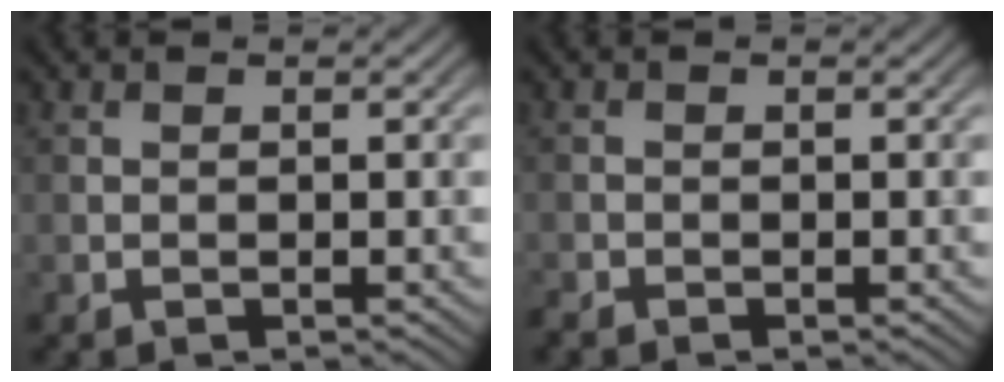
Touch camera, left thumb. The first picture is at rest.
{"total": 1.0, "force": [-0.9, 0.6, 0.1], "torque": [-0.004, -0.004, -0.021]}